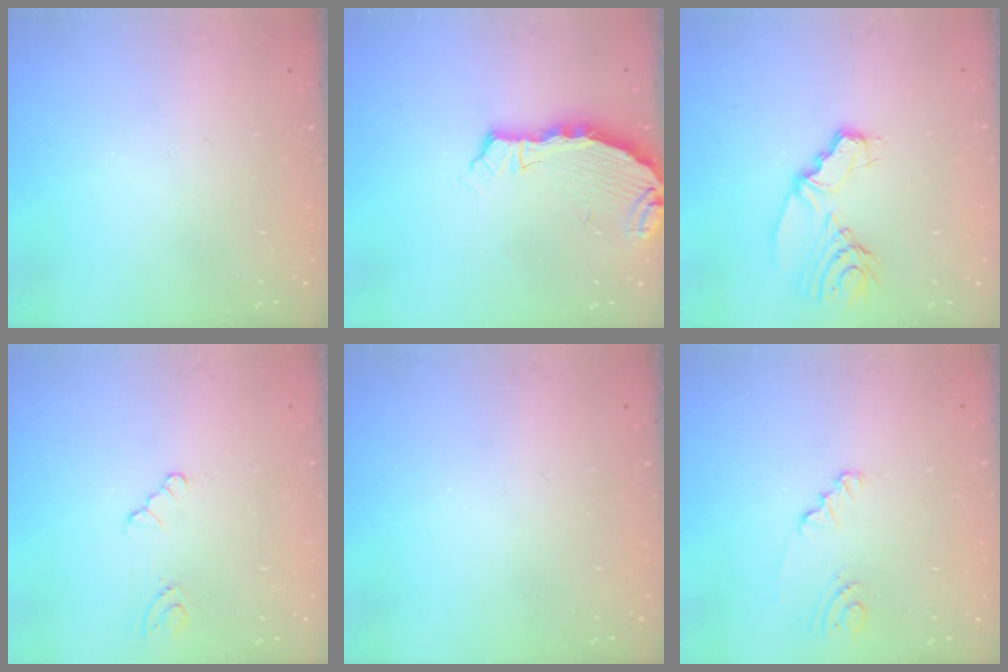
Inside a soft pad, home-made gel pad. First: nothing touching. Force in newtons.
{"total": 4.4, "press": 4.4, "slide": 0.6}
{"total": 6.8, "press": 6.8, "slide": 0.1}
{"total": 2.1, "press": 2.1, "slide": 0.3}
{"total": 0.0}
{"total": 1.5, "press": 1.5, "slide": 0.1}